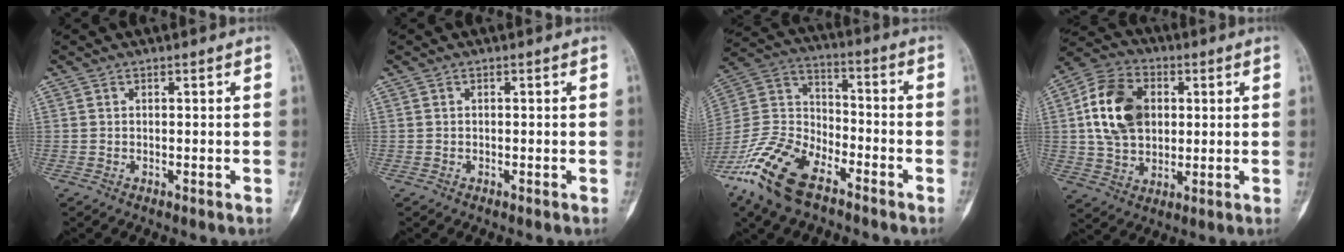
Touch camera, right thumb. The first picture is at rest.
{"total": 0.0}
{"total": 17.5, "force": [-11.4, 8.2, 10.3], "torque": [-0.210, 0.051, -0.224]}
{"total": 14.9, "force": [2.3, 10.6, 10.2], "torque": [-0.167, 0.008, 0.038]}